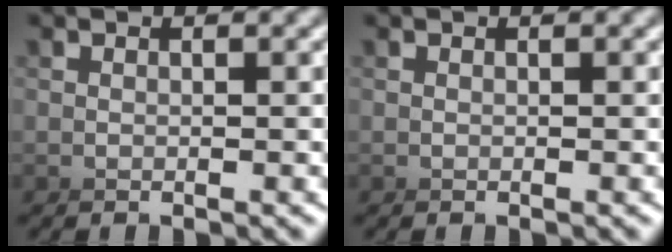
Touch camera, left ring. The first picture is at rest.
{"total": 0.0}